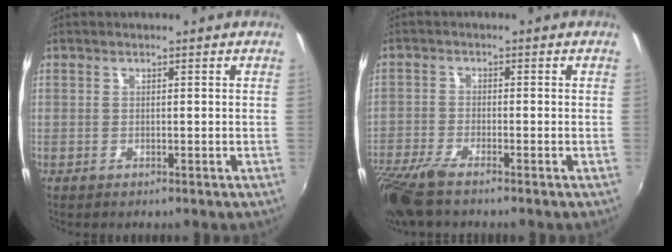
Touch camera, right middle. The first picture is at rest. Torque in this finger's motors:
{"motor_torque": [1.09, -1.05, 0.20, 0.12]}